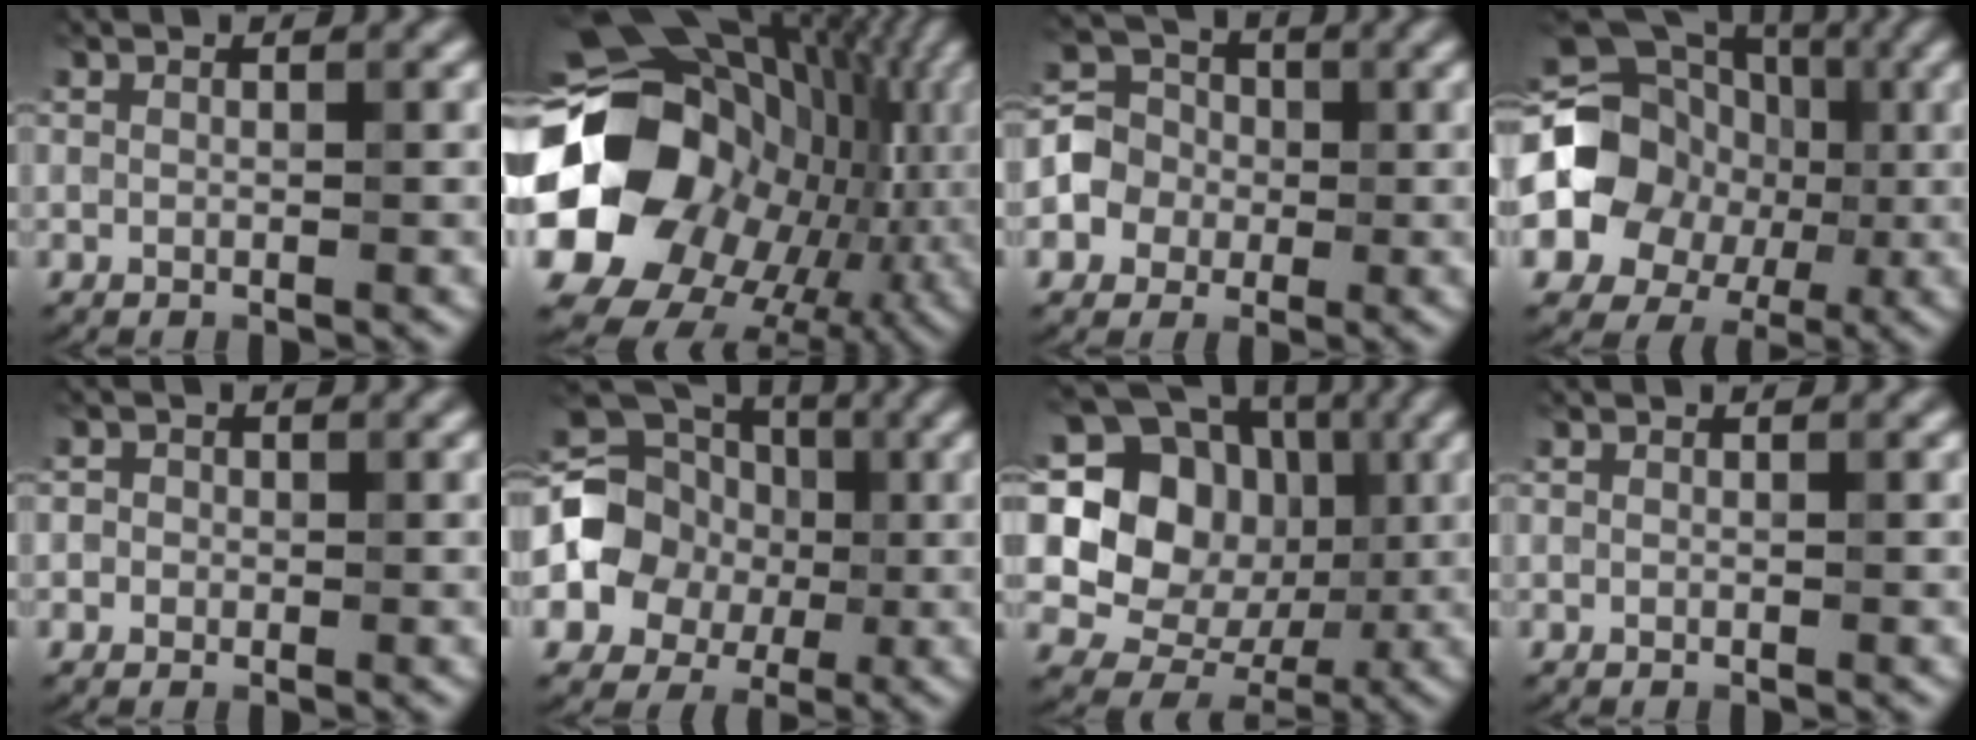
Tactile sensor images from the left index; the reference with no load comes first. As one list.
[{"total": 21.6, "force": [-1.4, 18.1, 11.6], "torque": [-0.225, -0.037, -0.041]}, {"total": 3.5, "force": [-0.6, 3.3, 1.0], "torque": [-0.008, 0.012, -0.015]}, {"total": 14.0, "force": [-1.0, 12.2, 6.7], "torque": [-0.108, 0.002, -0.045]}, {"total": 1.5, "force": [0.2, 1.4, 0.4], "torque": [0.011, 0.002, -0.009]}, {"total": 7.7, "force": [-0.8, 6.6, 3.7], "torque": [-0.063, -0.001, -0.029]}, {"total": 12.8, "force": [2.0, 10.8, 6.7], "torque": [-0.118, 0.009, 0.019]}, {"total": 0.0}]